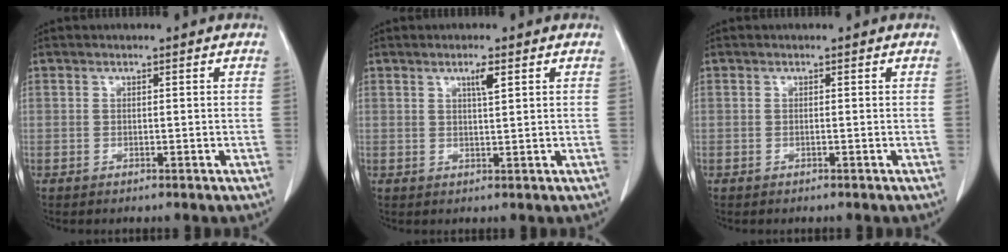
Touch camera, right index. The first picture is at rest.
{"total": 2.3, "force": [1.1, 0.1, 2.0], "torque": [-0.036, -0.002, 0.020]}
{"total": 0.0}